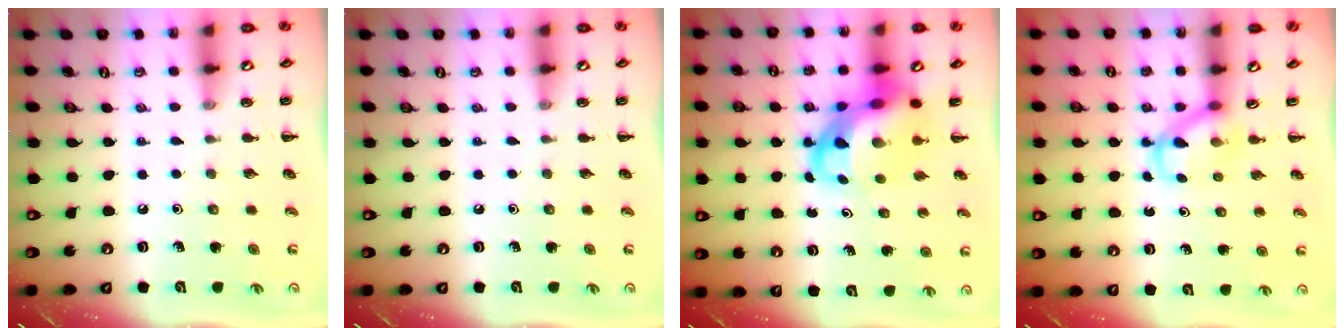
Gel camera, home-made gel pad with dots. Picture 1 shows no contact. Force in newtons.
{"total": 0.0}
{"total": 9.2, "press": 8.9, "slide": 2.3}
{"total": 3.9, "press": 3.9, "slide": 0.7}